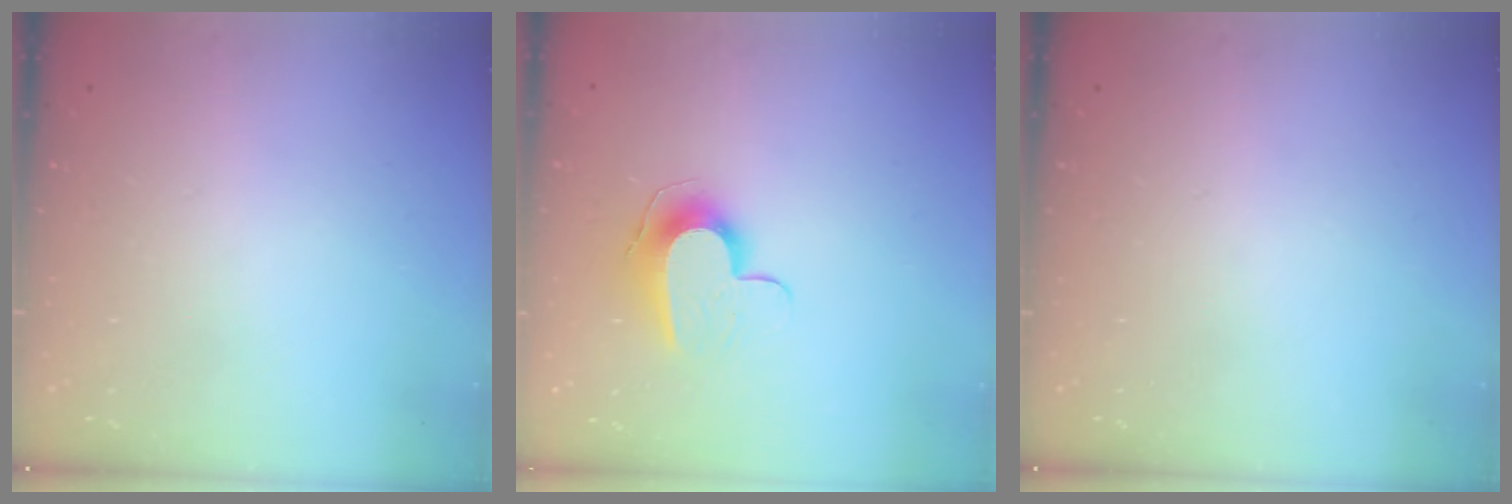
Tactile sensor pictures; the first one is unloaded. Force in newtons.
{"total": 9.6, "press": 9.6, "slide": 0.1}
{"total": 0.0}